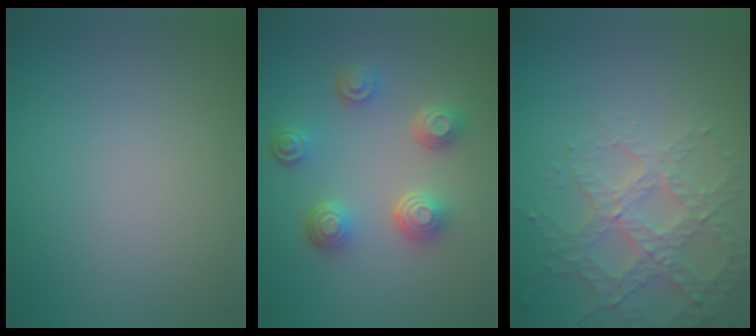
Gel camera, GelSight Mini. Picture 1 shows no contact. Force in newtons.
{"total": 4.5, "press": 3.5, "slide": 2.8}
{"total": 4.1, "press": 3.5, "slide": 2.0}